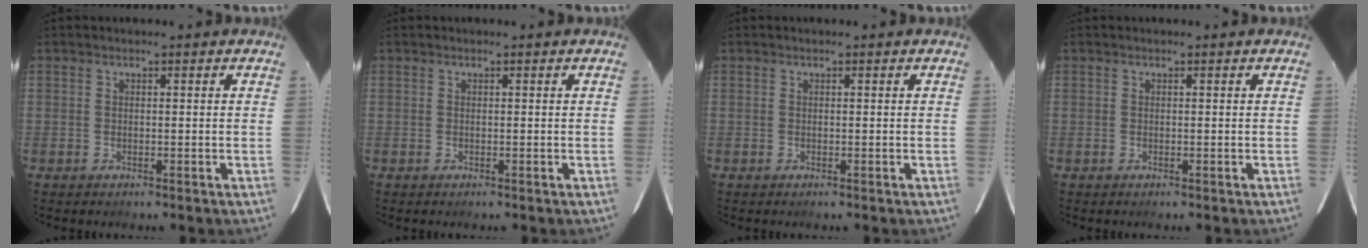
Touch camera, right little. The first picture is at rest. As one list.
[{"total": 0.0}, {"total": 0.0}, {"total": 0.0}]